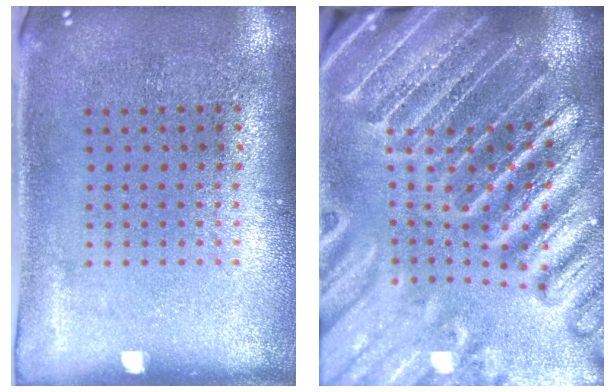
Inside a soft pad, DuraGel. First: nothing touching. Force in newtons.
{"total": 4.7, "press": 4.3, "slide": 1.8}